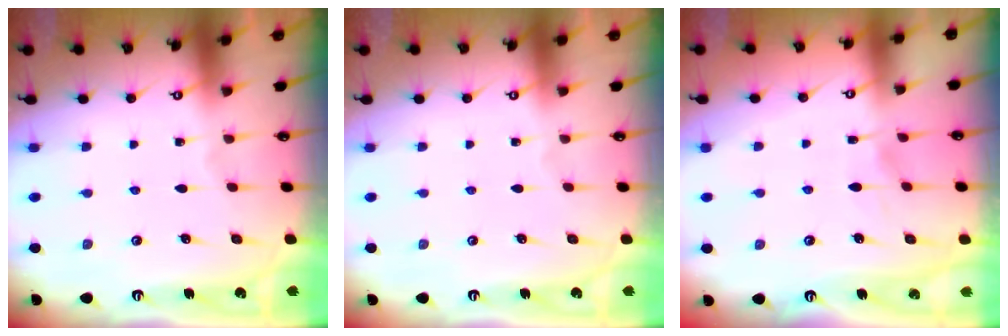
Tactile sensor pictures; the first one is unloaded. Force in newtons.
{"total": 0.0}
{"total": 3.2, "press": 3.2, "slide": 0.4}